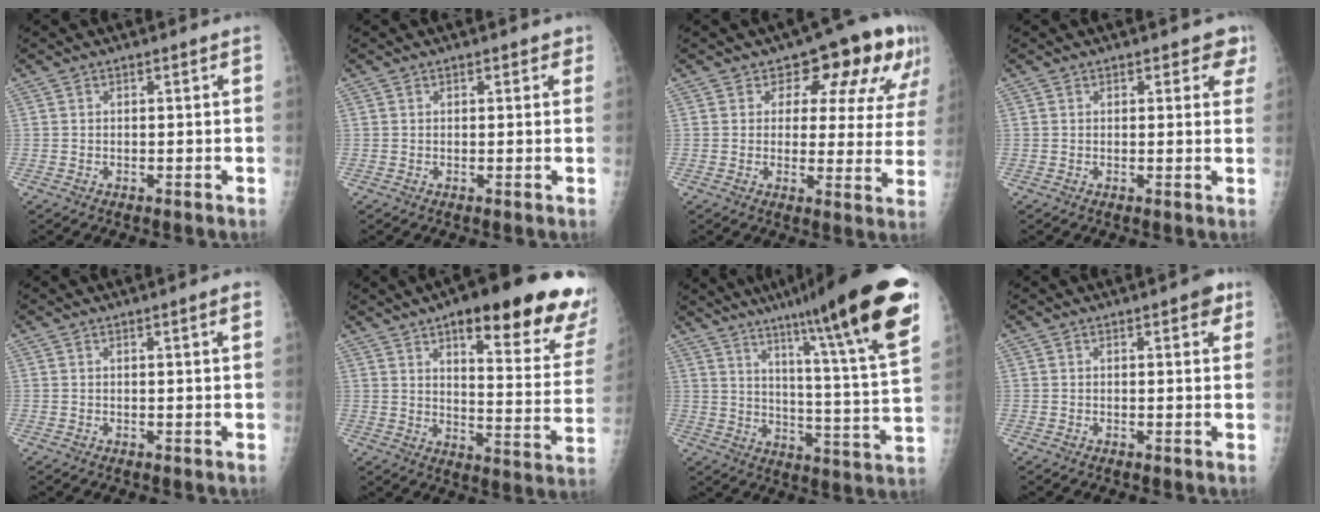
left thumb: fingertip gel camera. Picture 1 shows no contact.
{"total": 1.5, "force": [0.9, 0.9, 0.8], "torque": [0.009, -0.001, 0.006]}
{"total": 13.9, "force": [8.4, 7.7, 8.0], "torque": [-0.038, -0.037, 0.088]}
{"total": 3.7, "force": [2.3, 2.1, 2.0], "torque": [0.015, -0.006, 0.020]}
{"total": 1.9, "force": [0.9, 0.1, 1.6], "torque": [-0.024, -0.002, 0.012]}
{"total": 25.4, "force": [15.7, 6.4, 18.9], "torque": [-0.214, -0.063, 0.207]}
{"total": 26.1, "force": [16.8, 1.4, 20.0], "torque": [-0.280, -0.073, 0.242]}
{"total": 3.4, "force": [1.8, 1.3, 2.6], "torque": [-0.019, -0.003, 0.016]}